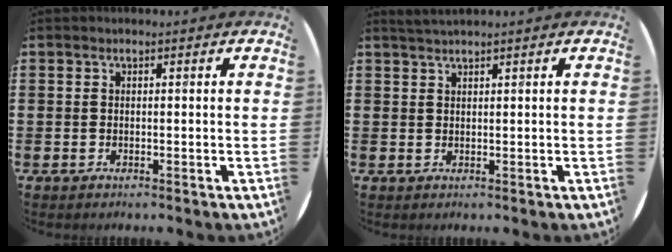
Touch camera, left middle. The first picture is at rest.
{"total": 1.3, "force": [1.2, -0.2, 0.5], "torque": [-0.009, 0.001, 0.023]}